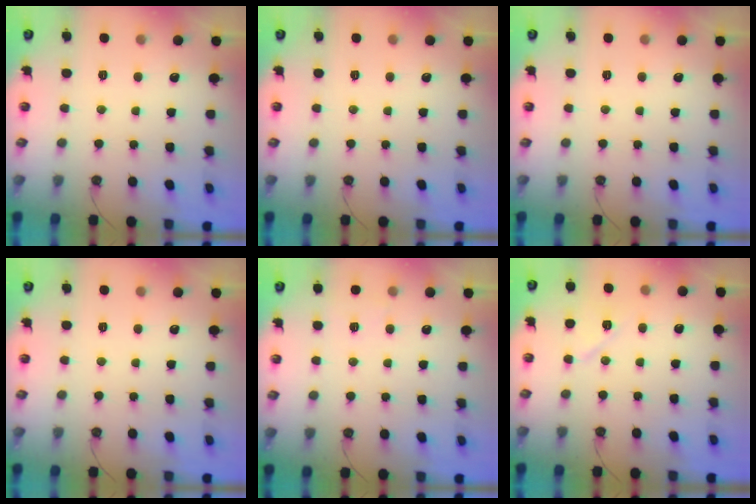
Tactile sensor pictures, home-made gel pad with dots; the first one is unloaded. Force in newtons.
{"total": 0.0}
{"total": 0.0}
{"total": 0.0}
{"total": 3.6, "press": 2.5, "slide": 2.6}
{"total": 7.2, "press": 7.2, "slide": 0.8}